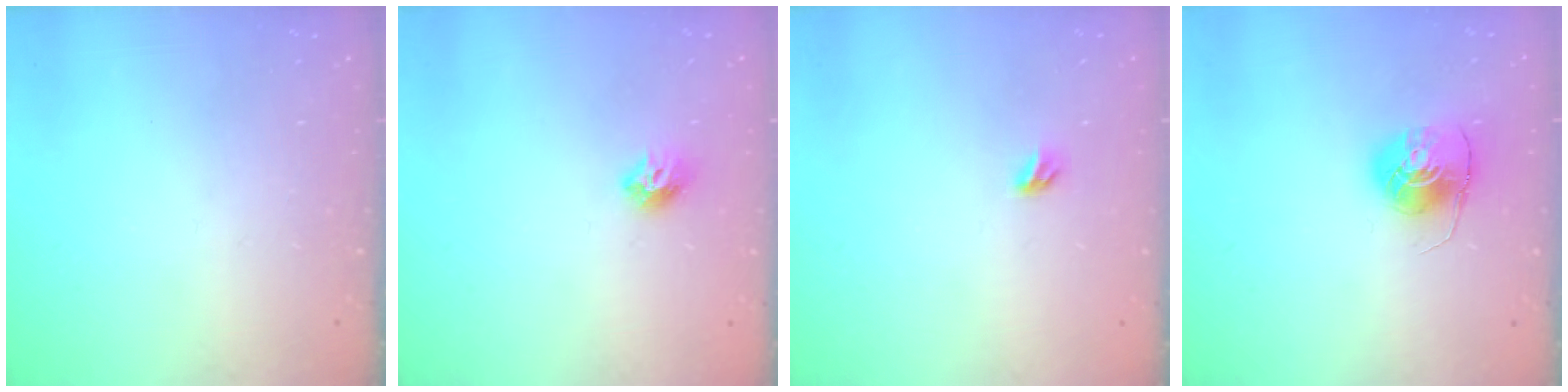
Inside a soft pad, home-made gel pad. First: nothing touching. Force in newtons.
{"total": 8.2, "press": 8.2, "slide": 0.3}
{"total": 3.2, "press": 3.1, "slide": 0.8}
{"total": 7.9, "press": 7.9, "slide": 0.1}